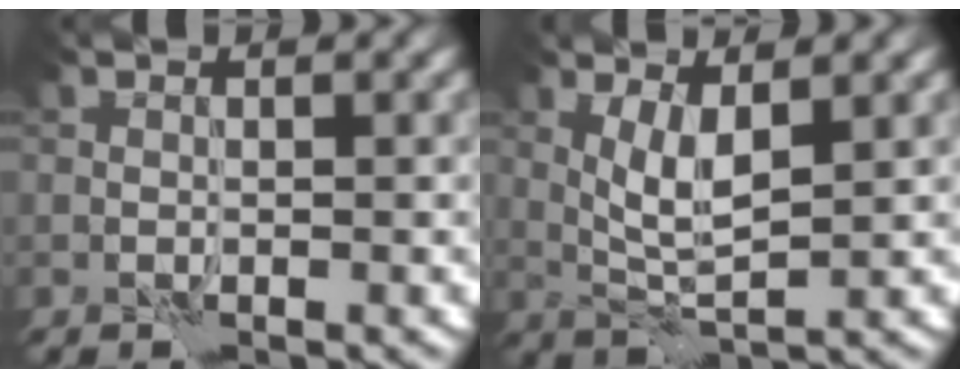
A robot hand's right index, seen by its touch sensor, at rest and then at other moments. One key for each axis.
{"total": 3.5, "fx": 1.3, "fy": 1.0, "fz": 3.1, "tx": -0.067, "ty": -0.005, "tz": 0.029}